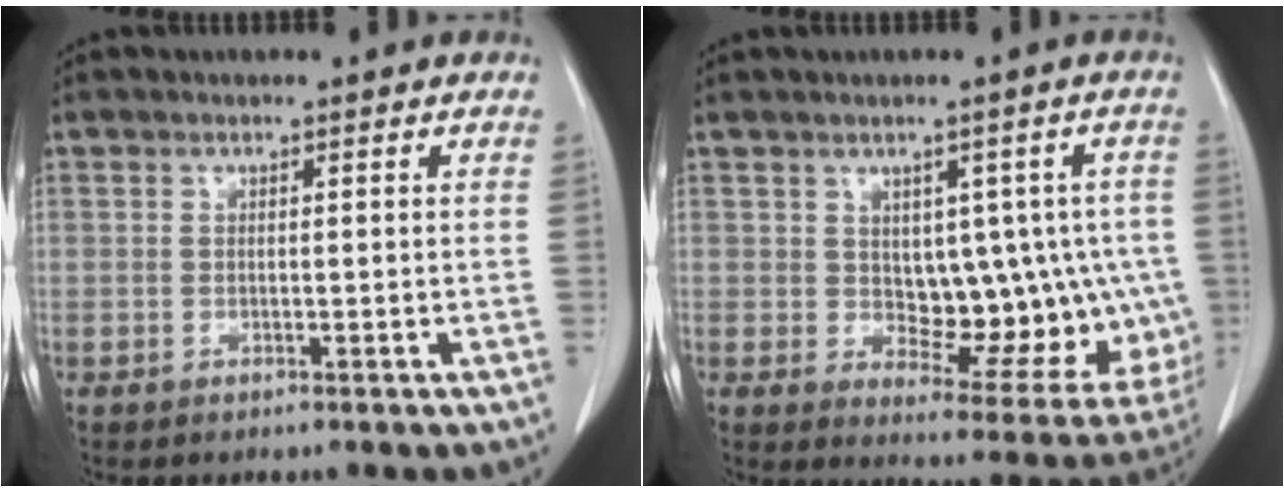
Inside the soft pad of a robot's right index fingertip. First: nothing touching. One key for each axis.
{"total": 13.0, "fx": 0.6, "fy": 7.3, "fz": 10.7, "tx": -0.115, "ty": 0.015, "tz": 0.035}